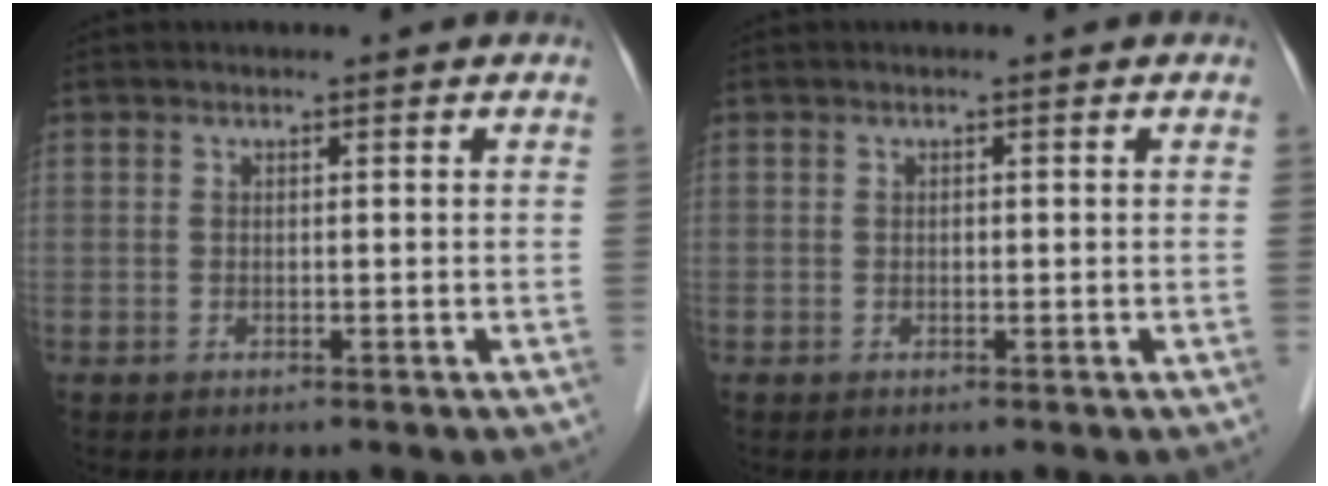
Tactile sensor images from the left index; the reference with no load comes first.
{"total": 0.0}